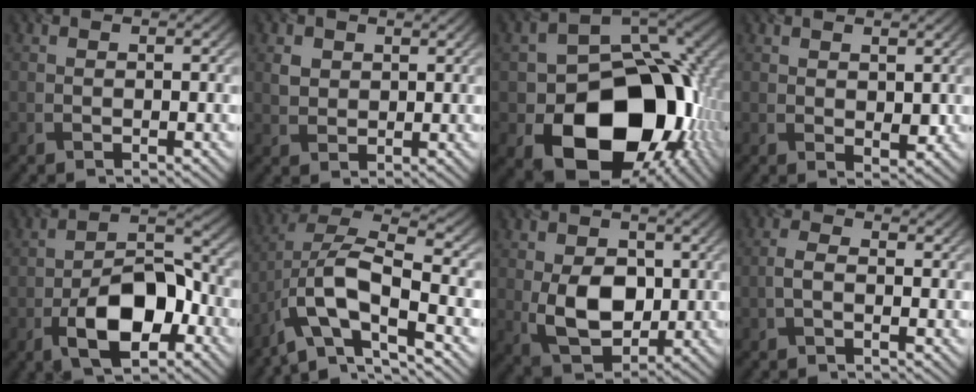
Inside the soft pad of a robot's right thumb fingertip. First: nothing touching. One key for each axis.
{"total": 2.6, "fx": 1.3, "fy": 2.0, "fz": 1.1, "tx": -0.029, "ty": -0.002, "tz": 0.025}
{"total": 19.2, "fx": -5.7, "fy": 13.6, "fz": 12.2, "tx": -0.176, "ty": -0.055, "tz": -0.078}
{"total": 2.4, "fx": 1.1, "fy": 1.4, "fz": 1.6, "tx": -0.032, "ty": -0.008, "tz": 0.024}
{"total": 11.1, "fx": -4.4, "fy": 5.6, "fz": 8.5, "tx": -0.144, "ty": 0.005, "tz": -0.082}
{"total": 12.0, "fx": -5.6, "fy": 4.2, "fz": 9.7, "tx": -0.183, "ty": -0.002, "tz": -0.105}
{"total": 8.9, "fx": -0.1, "fy": 6.1, "fz": 6.4, "tx": -0.130, "ty": -0.013, "tz": 0.000}
{"total": 1.8, "fx": -0.5, "fy": 0.8, "fz": 1.5, "tx": -0.039, "ty": 0.006, "tz": -0.015}